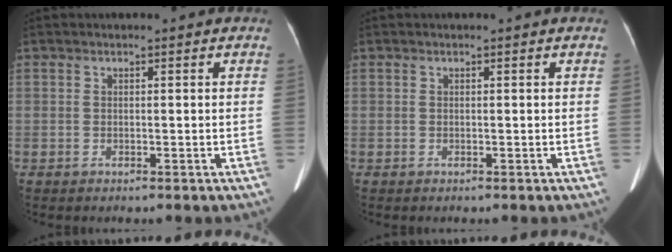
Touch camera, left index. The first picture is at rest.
{"total": 0.0}